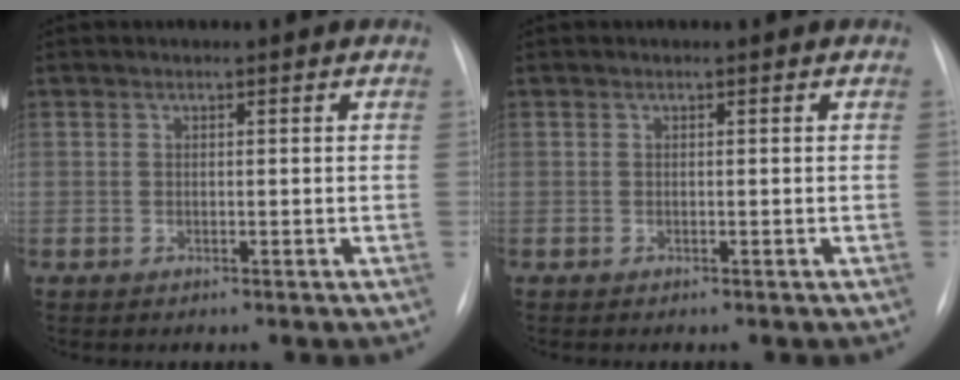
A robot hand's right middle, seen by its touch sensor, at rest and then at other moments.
{"total": 0.0}